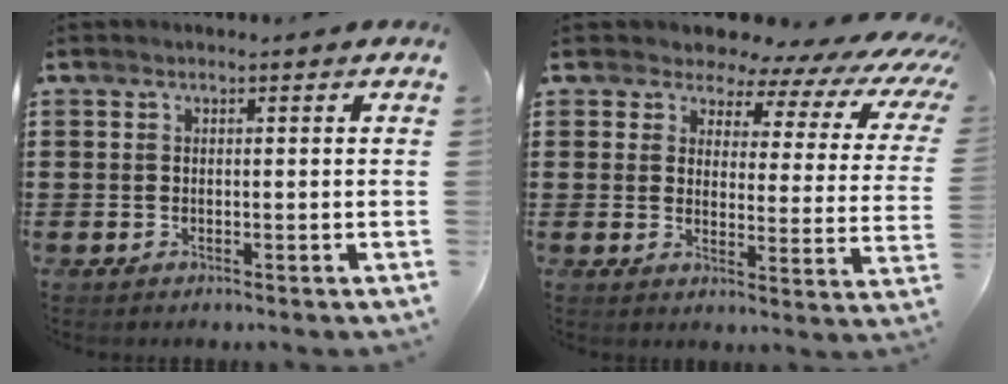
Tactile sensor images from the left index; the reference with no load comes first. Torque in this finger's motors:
{"motor_torque": [2.14, 0.00, 0.77, 0.01]}